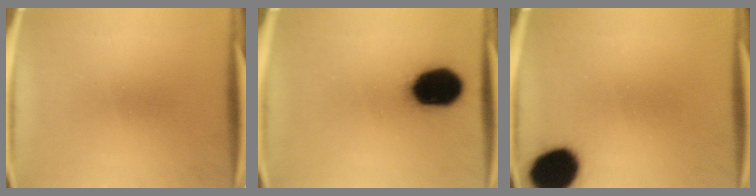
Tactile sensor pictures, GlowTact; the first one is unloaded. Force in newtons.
{"total": 17.4}
{"total": 15.0}